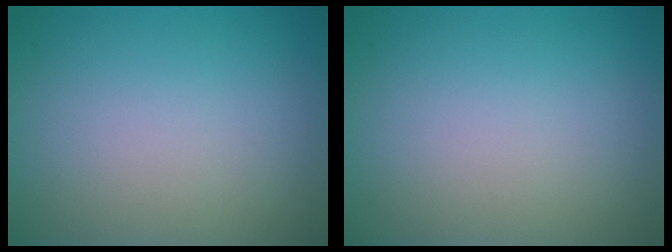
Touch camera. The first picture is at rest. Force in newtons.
{"total": 0.0}